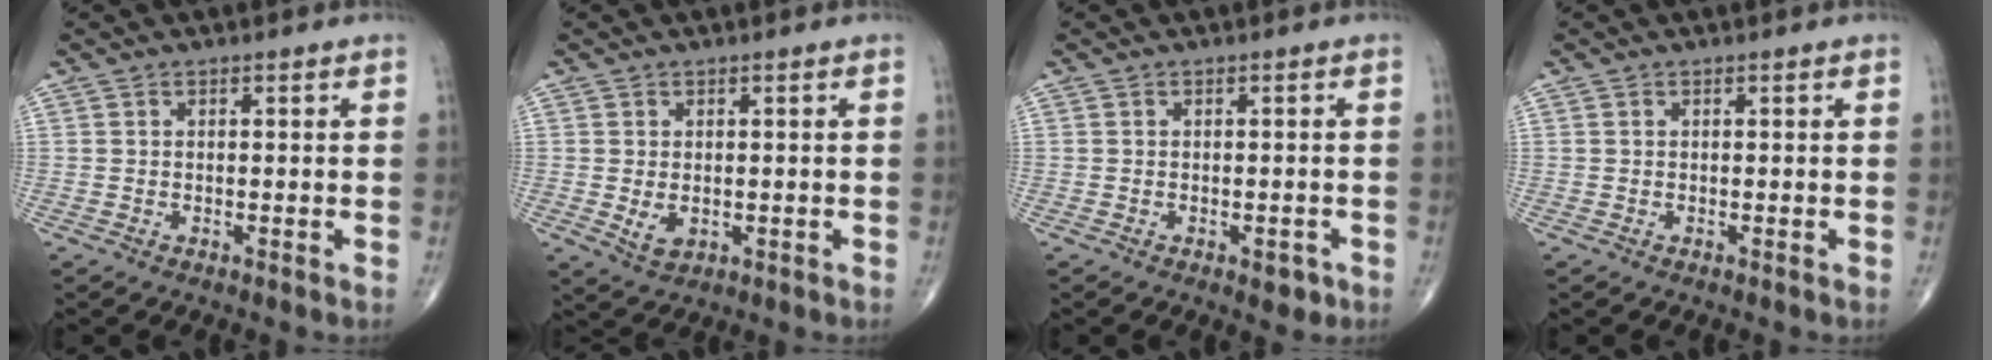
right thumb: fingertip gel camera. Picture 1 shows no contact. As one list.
[{"total": 3.2, "force": [-0.3, 2.2, 2.4], "torque": [-0.035, -0.006, 0.004]}, {"total": 2.5, "force": [-1.2, 1.3, 1.8], "torque": [-0.011, 0.002, -0.013]}, {"total": 0.0}]